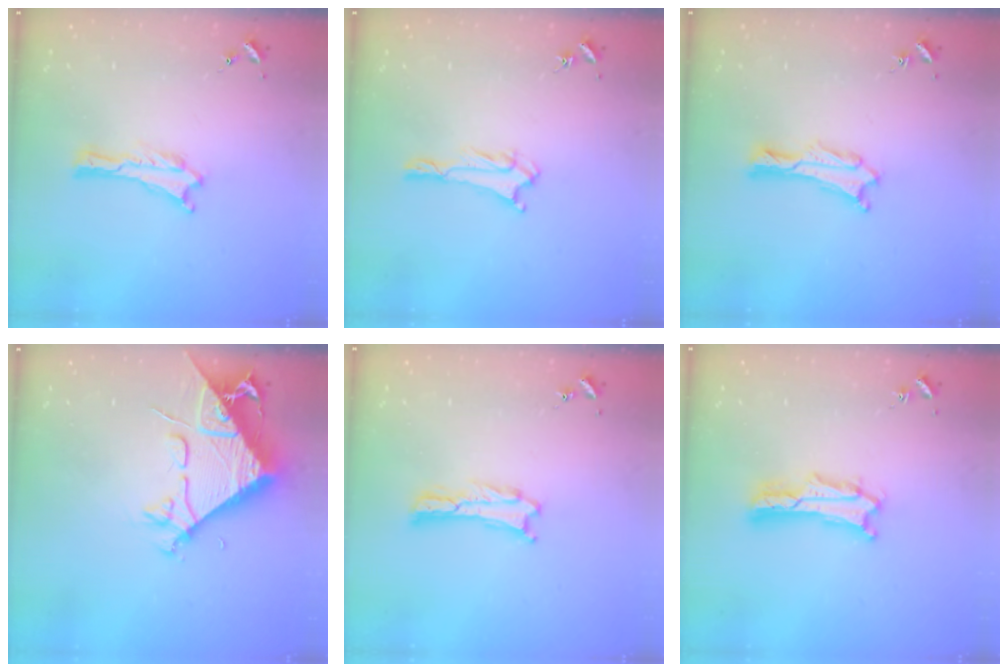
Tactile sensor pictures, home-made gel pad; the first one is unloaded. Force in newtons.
{"total": 1.7, "press": 1.7, "slide": 0.2}
{"total": 0.8, "press": 0.7, "slide": 0.2}
{"total": 10.1, "press": 10.0, "slide": 1.2}
{"total": 0.6, "press": 0.5, "slide": 0.2}
{"total": 2.7, "press": 2.7, "slide": 0.4}